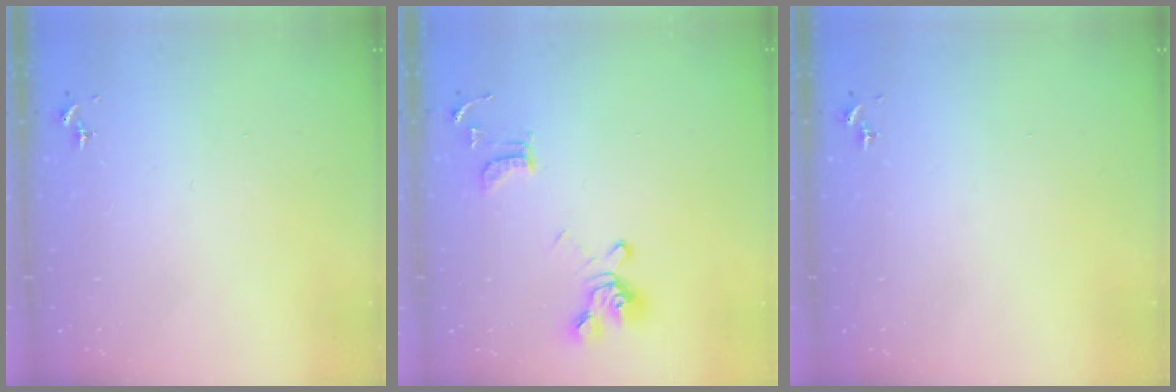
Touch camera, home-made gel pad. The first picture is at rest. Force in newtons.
{"total": 14.3, "press": 14.2, "slide": 1.5}
{"total": 0.0}